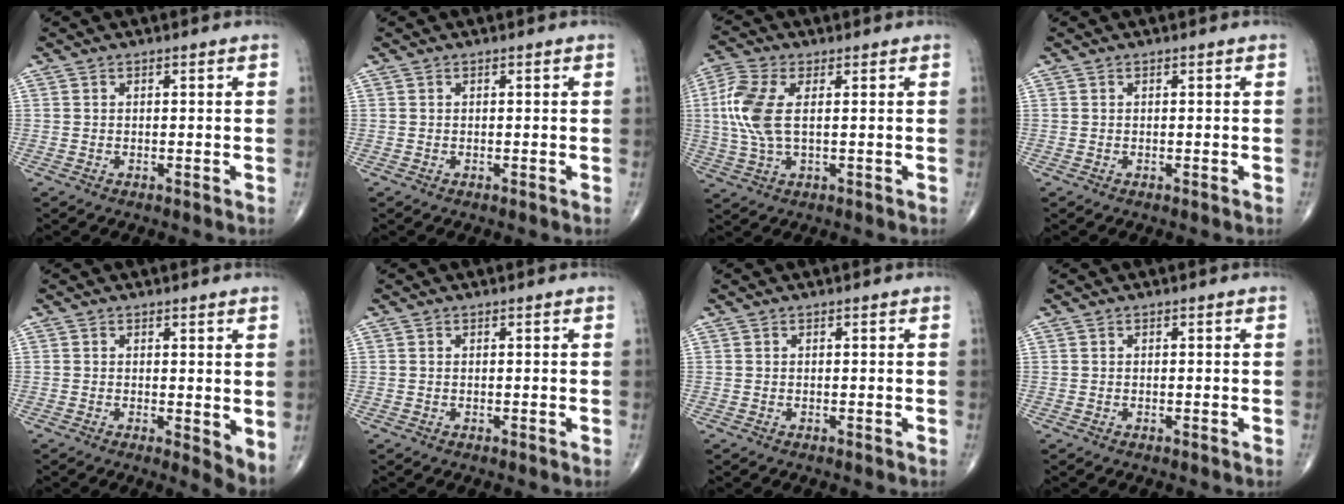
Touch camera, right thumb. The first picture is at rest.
{"total": 0.0}
{"total": 9.6, "force": [1.3, 4.5, 8.4], "torque": [-0.215, 0.007, 0.026]}
{"total": 0.0}
{"total": 3.9, "force": [0.2, 1.4, 3.6], "torque": [-0.051, -0.013, 0.003]}
{"total": 0.0}
{"total": 0.0}
{"total": 0.0}